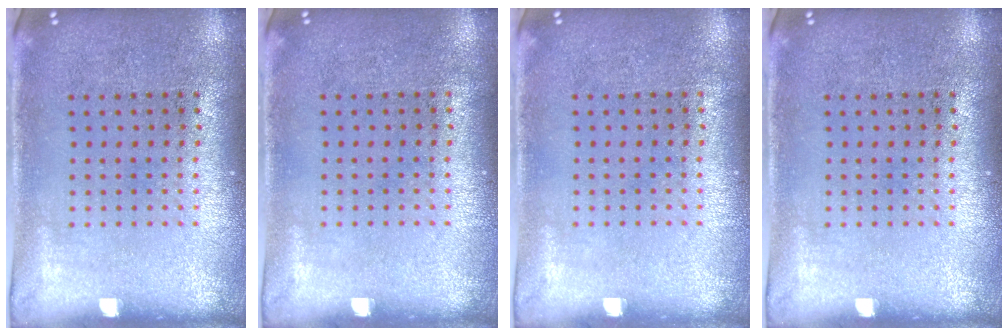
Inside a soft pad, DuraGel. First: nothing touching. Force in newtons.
{"total": 0.0}
{"total": 0.0}
{"total": 0.0}